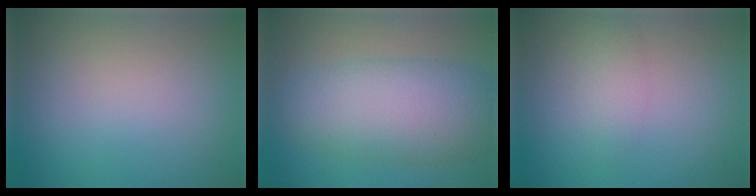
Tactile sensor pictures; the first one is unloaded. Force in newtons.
{"total": 7.6, "press": 7.6, "slide": 0.1}
{"total": 1.7, "press": 1.7, "slide": 0.1}